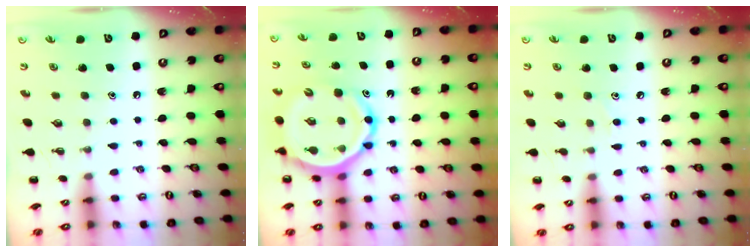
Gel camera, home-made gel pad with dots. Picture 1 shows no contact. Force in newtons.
{"total": 12.8, "press": 12.1, "slide": 4.0}
{"total": 5.6, "press": 5.3, "slide": 1.9}